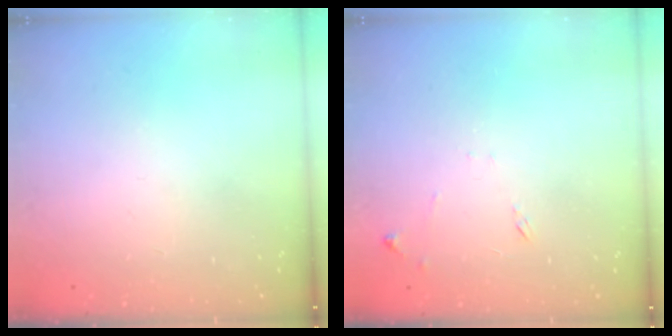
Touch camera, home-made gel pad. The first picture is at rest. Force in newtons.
{"total": 6.7, "press": 6.7, "slide": 0.6}